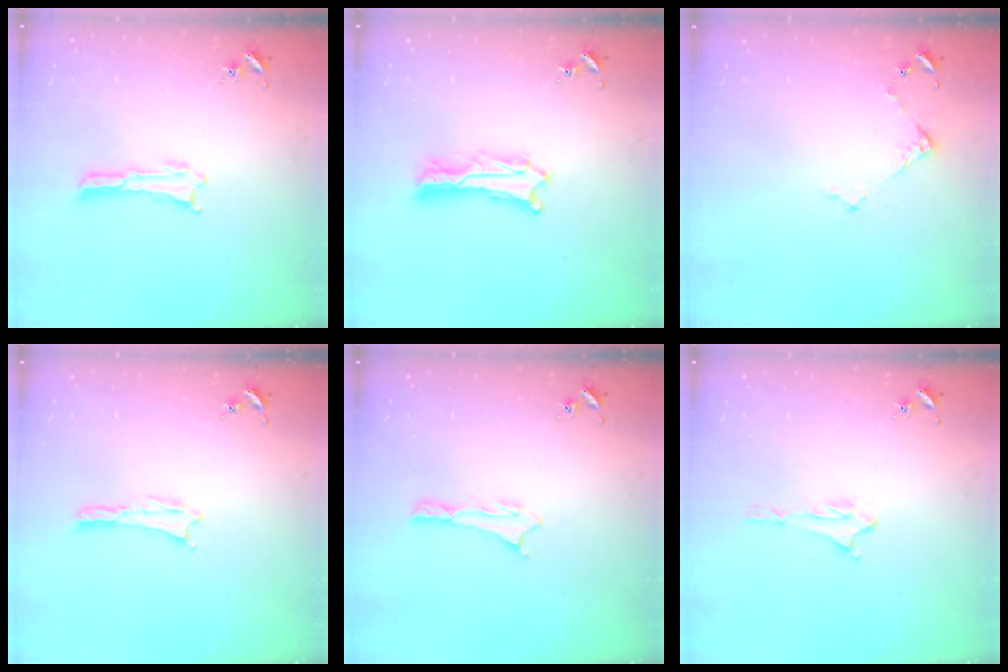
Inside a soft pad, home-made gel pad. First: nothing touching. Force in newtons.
{"total": 2.2, "press": 2.2, "slide": 0.2}
{"total": 3.5, "press": 3.5, "slide": 0.4}
{"total": 0.0}
{"total": 0.8, "press": 0.8, "slide": 0.2}
{"total": 1.5, "press": 1.5, "slide": 0.2}